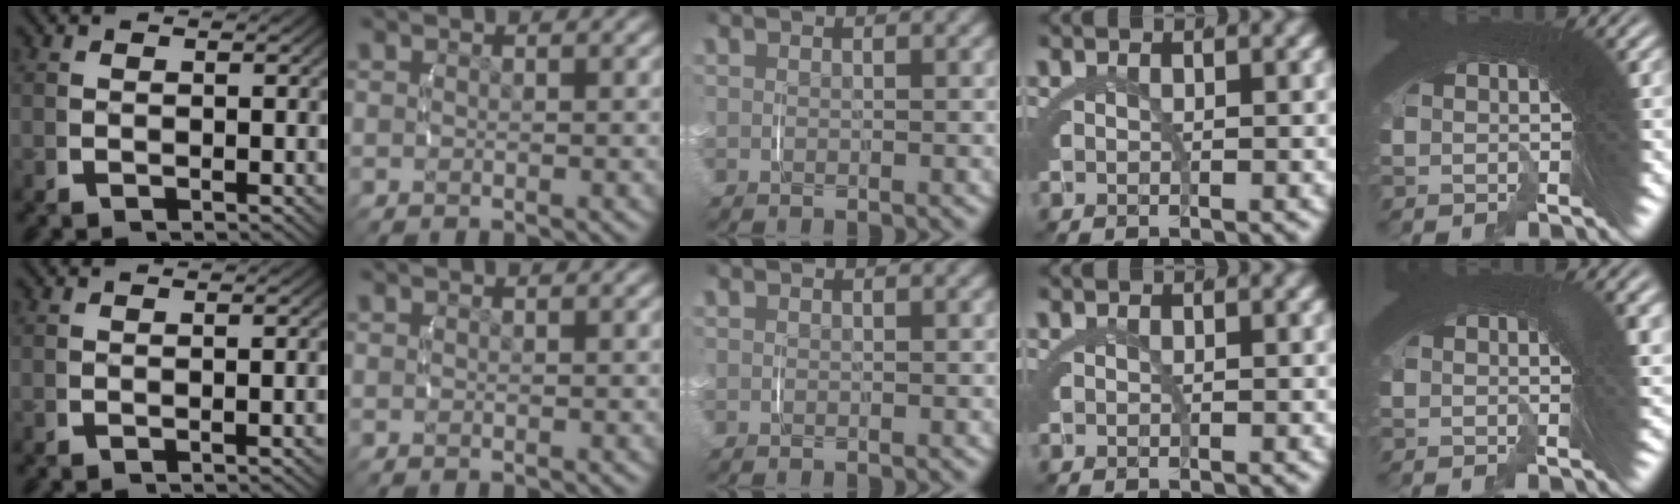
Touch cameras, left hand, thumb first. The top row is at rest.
{"thumb": {"total": 0.7, "force": [-0.2, 0.0, 0.7], "torque": [-0.011, 0.004, -0.003]}, "little": {"total": 1.1, "force": [0.1, 0.0, 1.1], "torque": [-0.015, 0.001, 0.001]}}